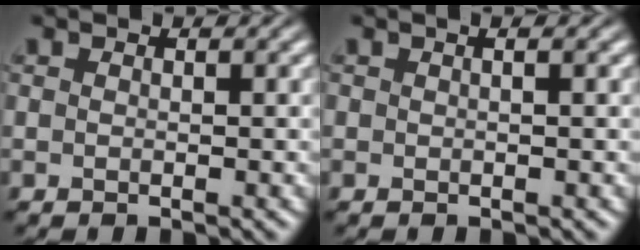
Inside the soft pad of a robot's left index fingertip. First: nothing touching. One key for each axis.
{"total": 1.4, "fx": 0.6, "fy": 0.6, "fz": 1.1, "tx": 0.000, "ty": 0.007, "tz": -0.009}